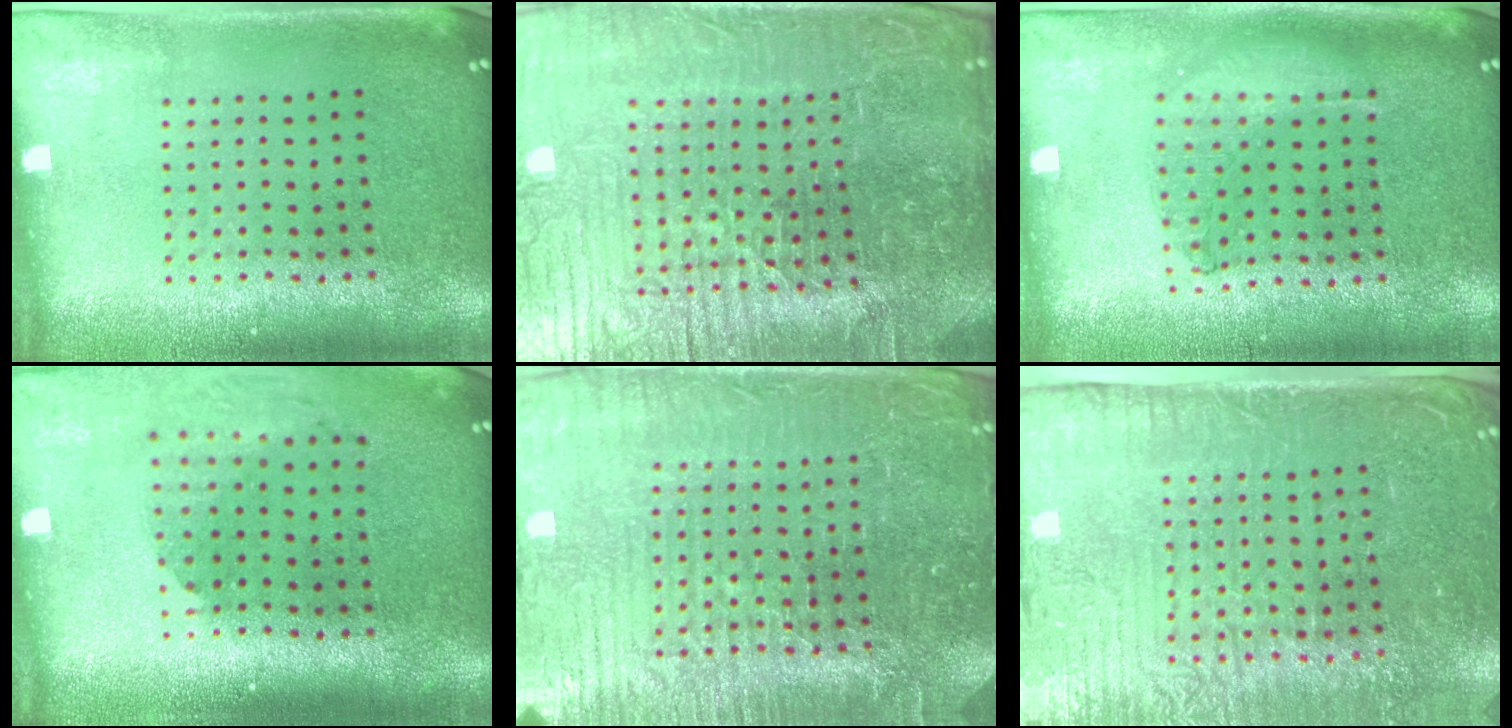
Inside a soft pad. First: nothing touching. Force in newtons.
{"total": 7.5, "press": 6.7, "slide": 3.3}
{"total": 1.0, "press": 1.0, "slide": 0.2}
{"total": 1.8, "press": 1.4, "slide": 1.1}
{"total": 5.4, "press": 5.1, "slide": 1.8}
{"total": 5.1, "press": 4.5, "slide": 2.5}